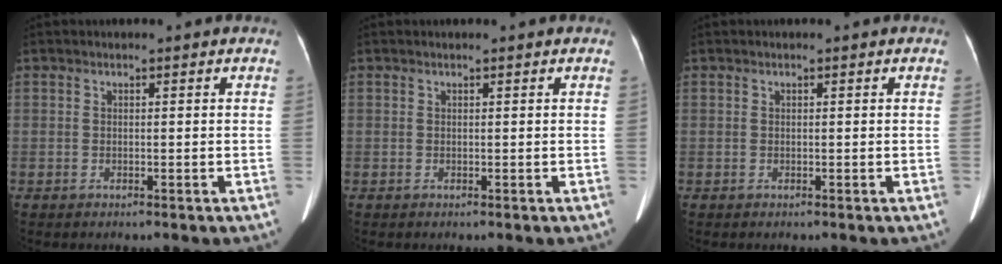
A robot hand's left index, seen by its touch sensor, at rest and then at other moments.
{"total": 0.7, "force": [0.6, 0.0, 0.2], "torque": [-0.007, 0.006, 0.005]}
{"total": 0.0}